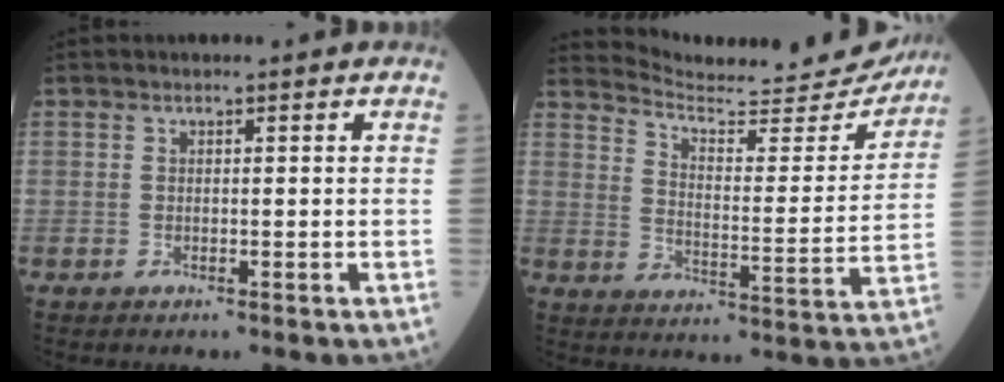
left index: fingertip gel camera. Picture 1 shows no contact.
{"total": 18.4, "force": [18.0, 1.9, 3.3], "torque": [-0.046, -0.071, 0.233]}